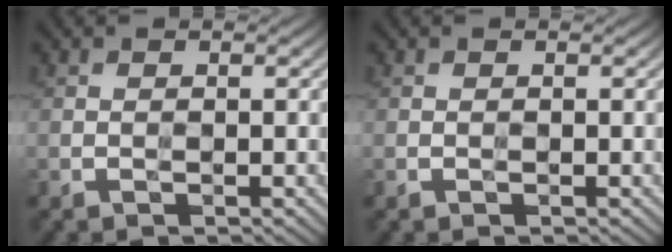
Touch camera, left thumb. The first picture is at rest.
{"total": 0.0}